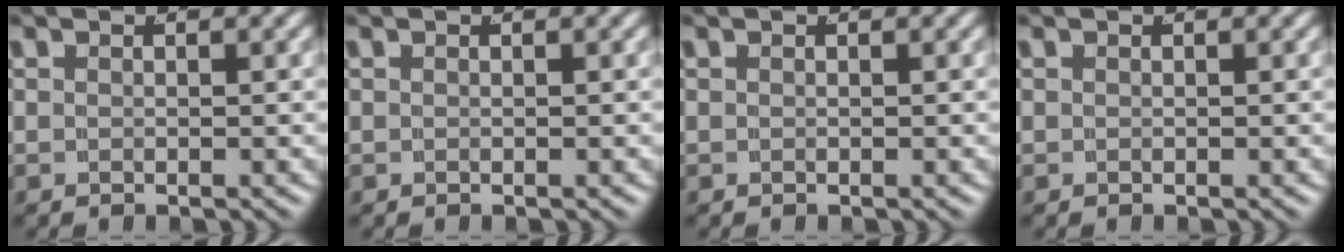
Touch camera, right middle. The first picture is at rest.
{"total": 0.0}
{"total": 0.0}
{"total": 0.0}